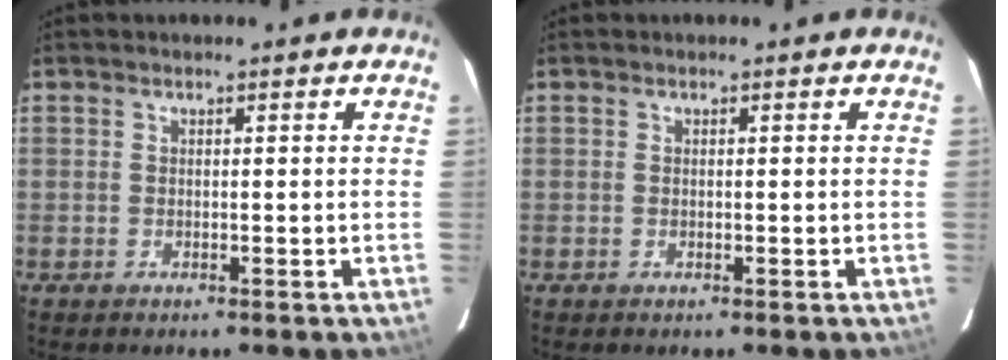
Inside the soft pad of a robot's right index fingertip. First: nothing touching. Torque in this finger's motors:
{"motor_torque": [-0.24, -0.02, -0.04, 0.00]}